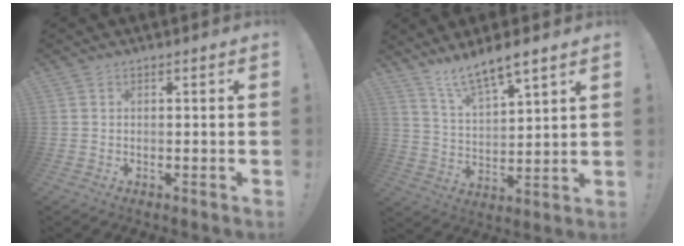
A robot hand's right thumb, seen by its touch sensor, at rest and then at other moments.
{"total": 9.3, "force": [8.1, 1.6, 4.2], "torque": [-0.075, -0.058, 0.144]}